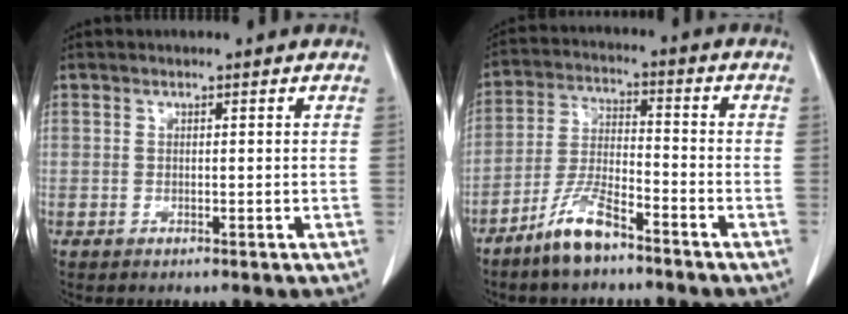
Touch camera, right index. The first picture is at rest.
{"total": 8.0, "force": [-5.9, 1.8, 5.1], "torque": [-0.113, -0.009, -0.115]}